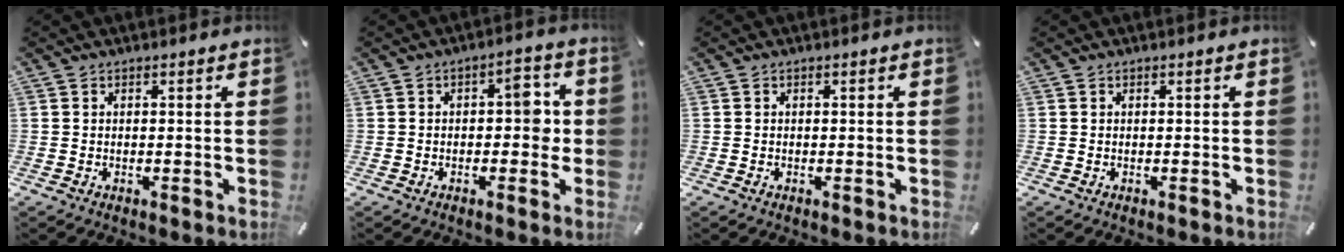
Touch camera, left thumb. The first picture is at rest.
{"total": 6.1, "force": [-0.1, 3.7, 4.9], "torque": [-0.053, 0.003, -0.013]}
{"total": 0.0}
{"total": 0.0}